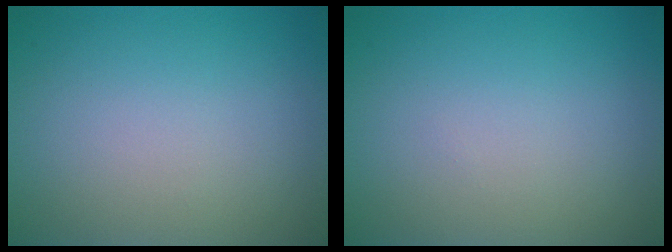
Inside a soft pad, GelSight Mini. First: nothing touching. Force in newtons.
{"total": 0.0}